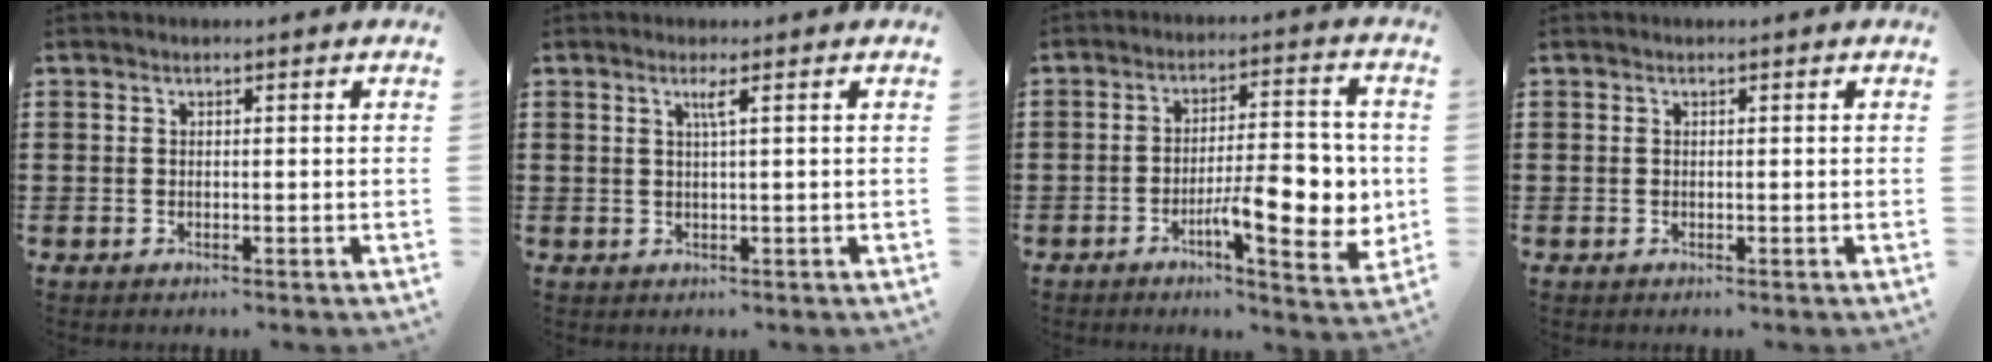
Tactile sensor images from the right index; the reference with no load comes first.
{"total": 1.9, "force": [0.6, -0.3, 1.7], "torque": [-0.034, -0.004, 0.008]}
{"total": 11.7, "force": [-2.6, 4.1, 10.6], "torque": [-0.144, -0.005, -0.043]}
{"total": 0.0}